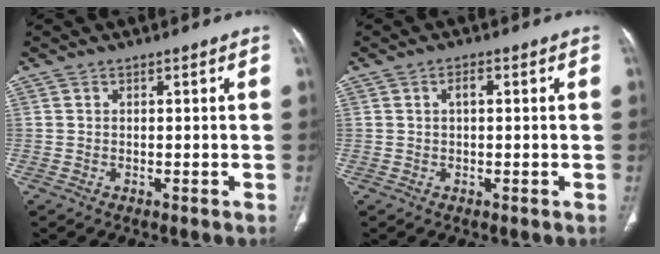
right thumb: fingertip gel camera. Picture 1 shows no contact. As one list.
[{"total": 1.8, "force": [0.3, 0.9, 1.5], "torque": [-0.029, 0.006, 0.004]}]